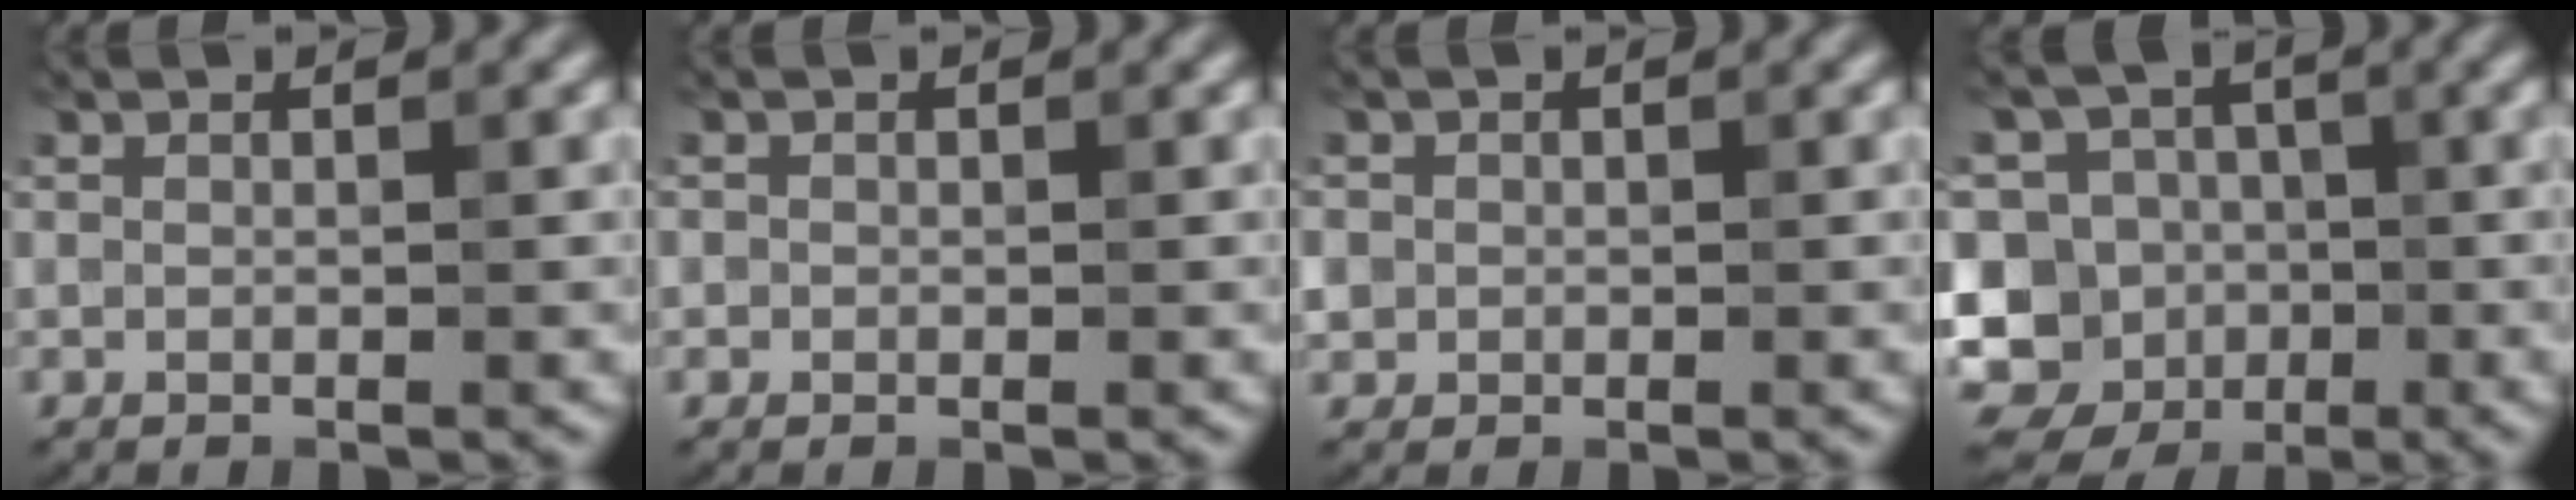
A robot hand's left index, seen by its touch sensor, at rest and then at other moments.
{"total": 0.6, "force": [0.0, 0.6, 0.0], "torque": [0.006, -0.004, -0.001]}
{"total": 1.6, "force": [0.0, 1.6, 0.2], "torque": [0.006, 0.001, 0.001]}
{"total": 13.6, "force": [-3.8, 12.3, 4.5], "torque": [-0.102, 0.022, -0.077]}